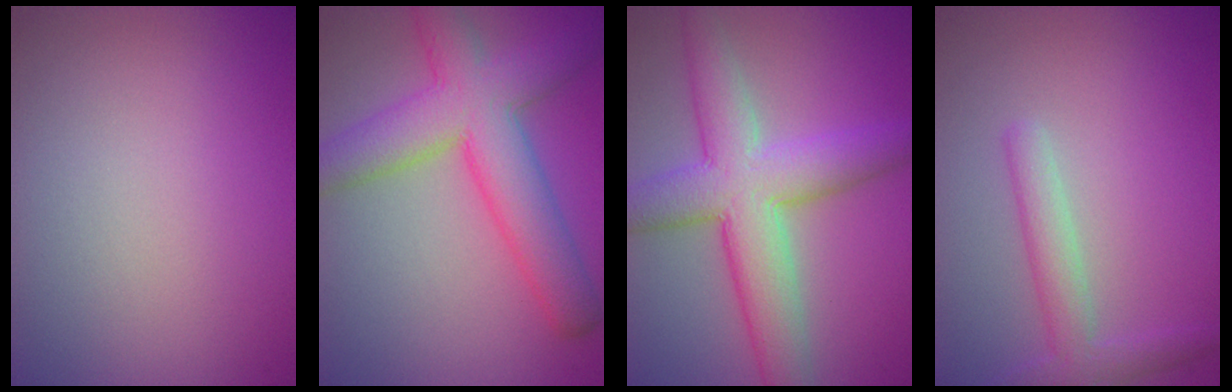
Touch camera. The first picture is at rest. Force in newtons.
{"total": 8.0, "press": 8.0, "slide": 0.3}
{"total": 7.9, "press": 7.8, "slide": 0.2}
{"total": 2.8, "press": 2.8, "slide": 0.1}